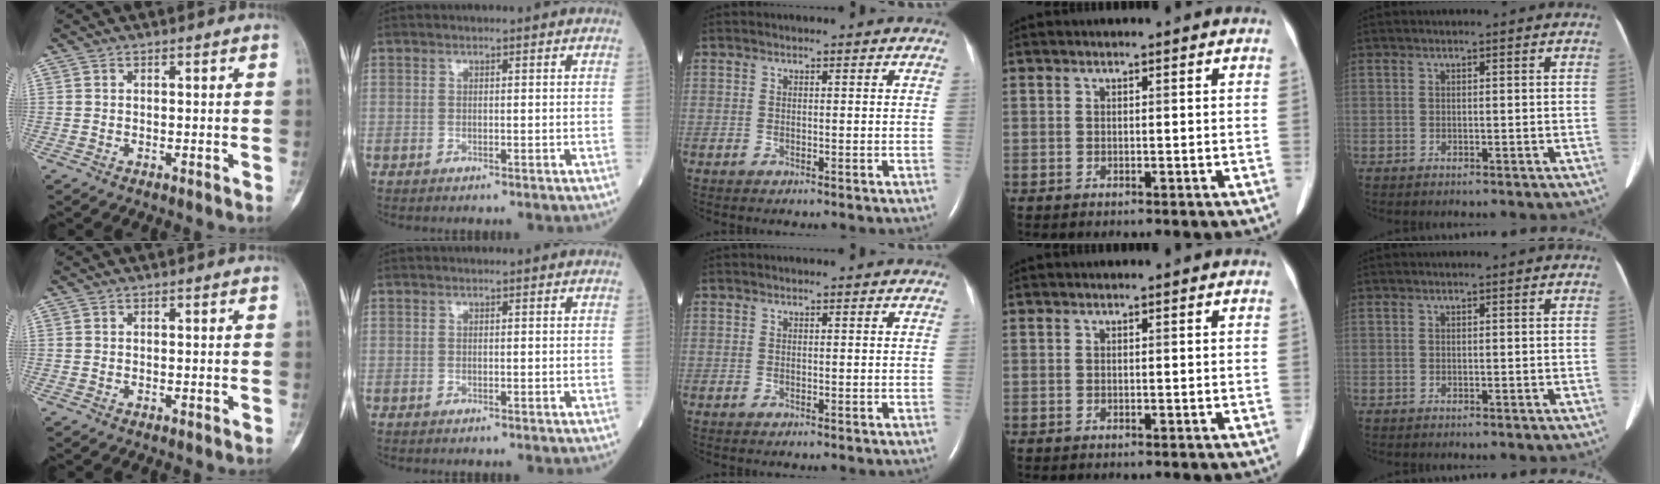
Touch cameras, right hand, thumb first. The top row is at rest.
{}